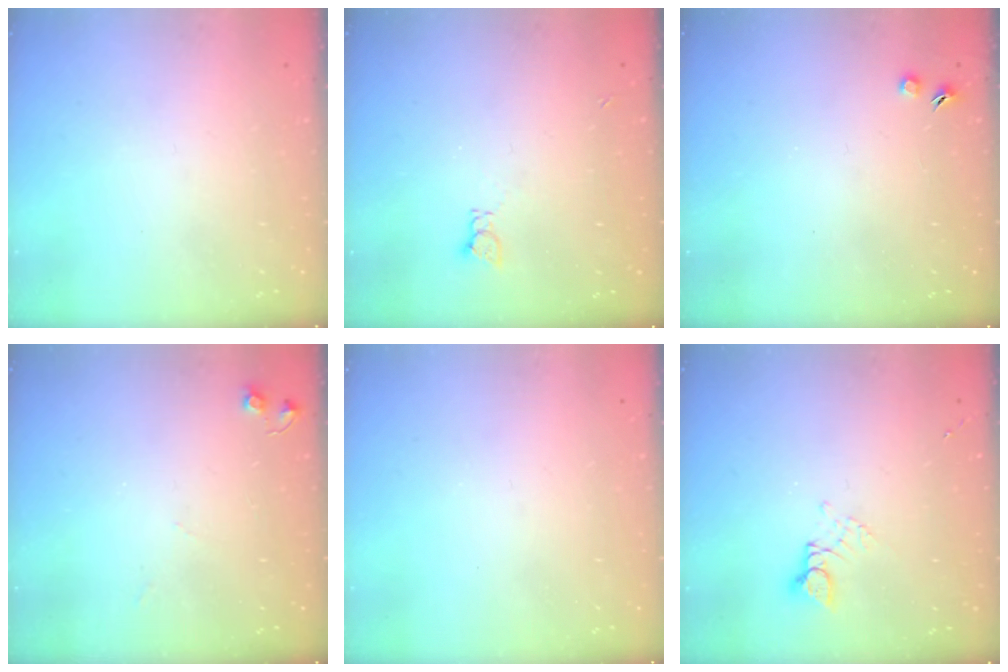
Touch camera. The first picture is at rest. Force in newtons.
{"total": 2.0, "press": 2.0, "slide": 0.3}
{"total": 3.0, "press": 2.9, "slide": 0.5}
{"total": 4.9, "press": 4.8, "slide": 0.9}
{"total": 0.0}
{"total": 2.9, "press": 2.9, "slide": 0.4}